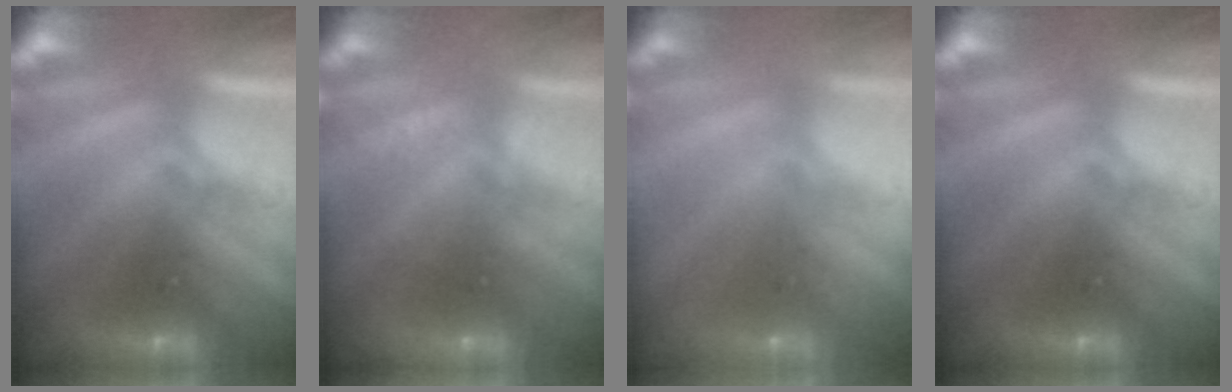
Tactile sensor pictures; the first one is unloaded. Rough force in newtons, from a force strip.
{"total": 2.1}
{"total": 5.8}
{"total": 0.0}